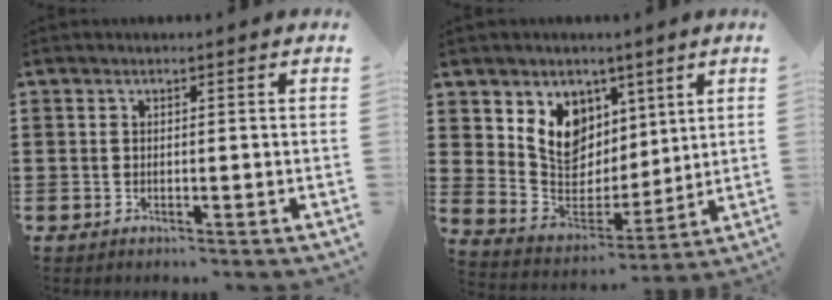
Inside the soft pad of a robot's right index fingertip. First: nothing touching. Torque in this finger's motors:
{"motor_torque": [0.56, 0.27, 0.49, 0.07]}